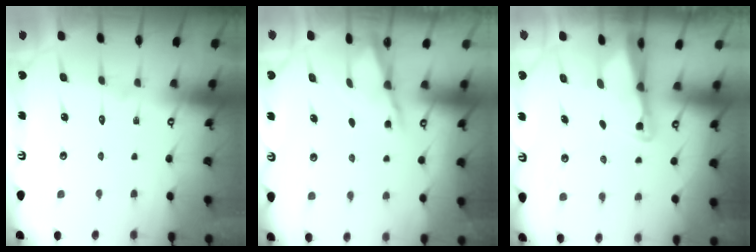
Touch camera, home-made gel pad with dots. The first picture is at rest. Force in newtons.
{"total": 1.1, "press": 1.1, "slide": 0.1}
{"total": 2.6, "press": 2.6, "slide": 0.3}